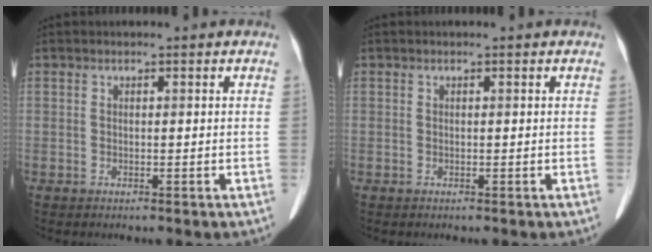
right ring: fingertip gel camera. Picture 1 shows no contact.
{"total": 0.0}